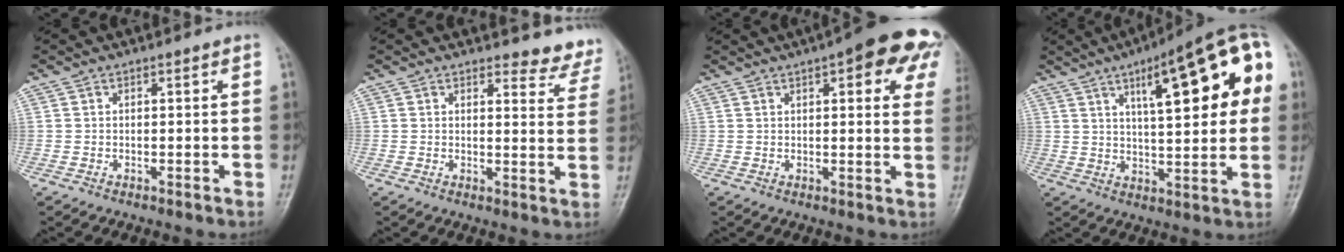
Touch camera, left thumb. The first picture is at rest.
{"total": 7.1, "force": [6.8, 2.1, 0.1], "torque": [0.035, -0.057, 0.054]}
{"total": 15.8, "force": [7.4, 5.1, 13.0], "torque": [-0.138, -0.005, 0.079]}
{"total": 19.9, "force": [6.7, 5.8, 17.9], "torque": [-0.220, 0.002, 0.088]}